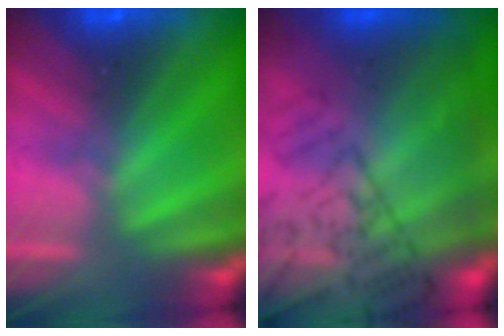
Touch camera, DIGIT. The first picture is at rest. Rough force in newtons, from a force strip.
{"total": 8.0}